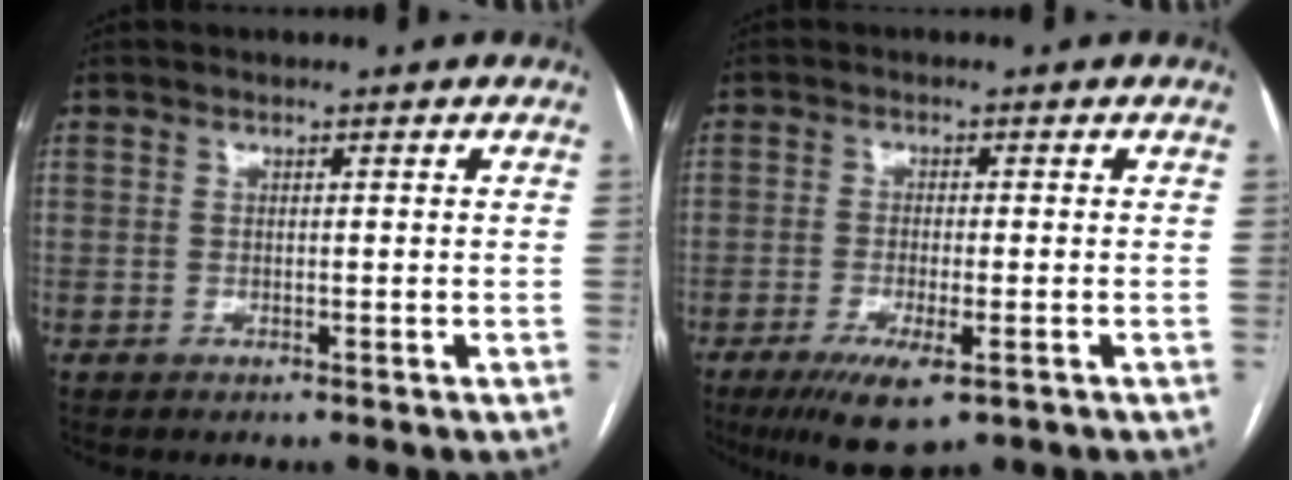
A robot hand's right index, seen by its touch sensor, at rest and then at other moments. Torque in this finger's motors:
{"motor_torque": [1.53, -0.48, 0.33, 0.12]}